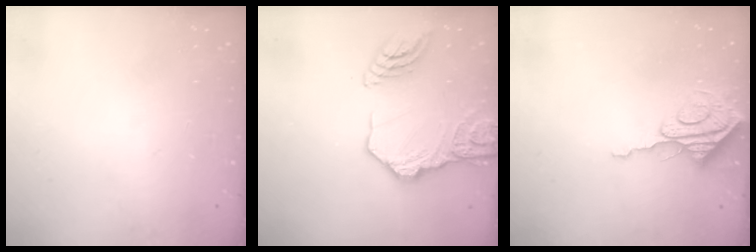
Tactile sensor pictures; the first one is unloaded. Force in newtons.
{"total": 15.8, "press": 15.8, "slide": 0.8}
{"total": 8.6, "press": 8.6, "slide": 0.5}